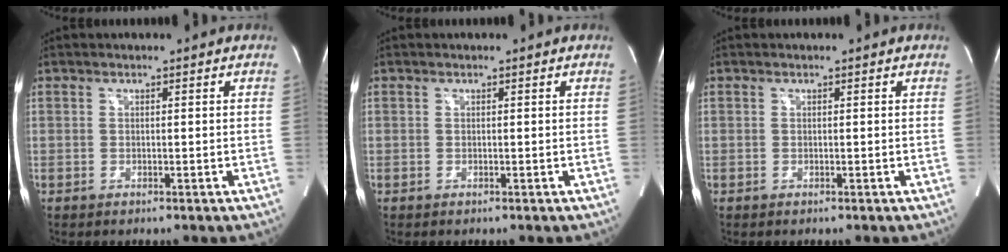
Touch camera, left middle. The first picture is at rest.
{"total": 0.0}
{"total": 0.0}